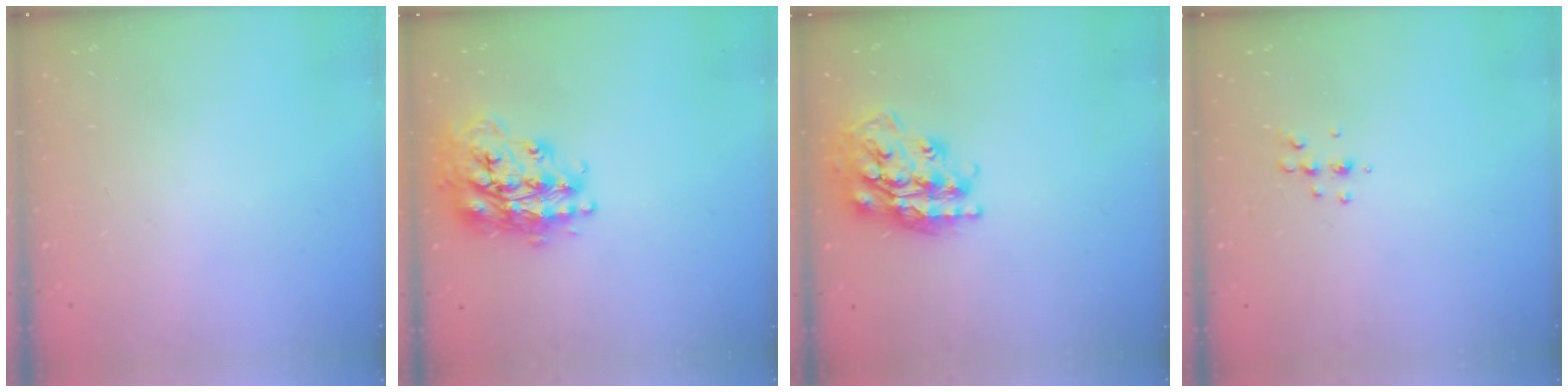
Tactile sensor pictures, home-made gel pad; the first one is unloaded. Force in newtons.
{"total": 20.1, "press": 20.1, "slide": 1.4}
{"total": 19.6, "press": 19.5, "slide": 1.7}
{"total": 4.5, "press": 4.3, "slide": 1.2}